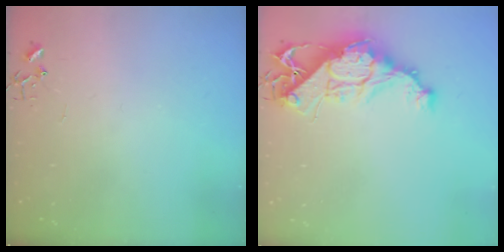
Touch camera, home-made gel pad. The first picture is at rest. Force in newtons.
{"total": 13.4, "press": 13.4, "slide": 1.1}